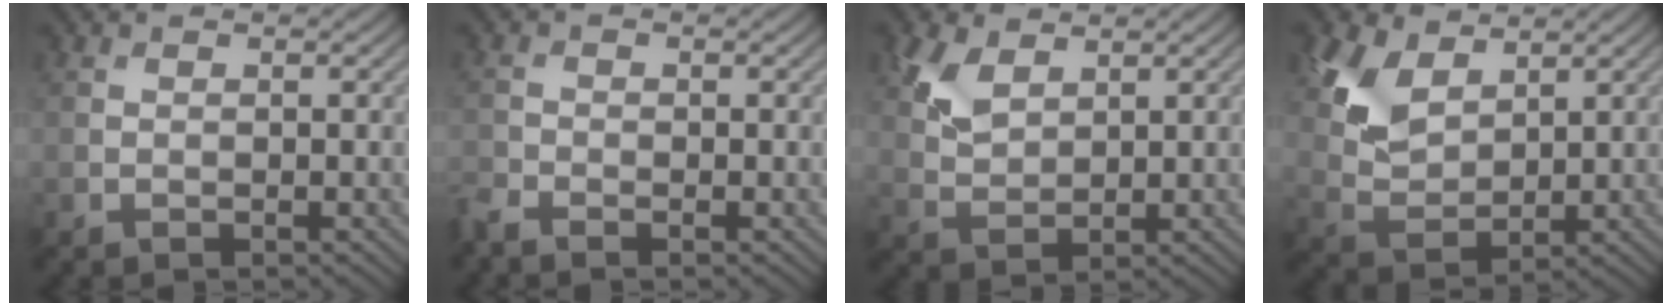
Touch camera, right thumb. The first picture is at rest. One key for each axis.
{"total": 2.2, "fx": -2.0, "fy": 0.6, "fz": 0.7, "tx": -0.023, "ty": -0.010, "tz": -0.054}
{"total": 4.9, "fx": 2.6, "fy": 2.8, "fz": 3.0, "tx": -0.080, "ty": 0.000, "tz": 0.057}
{"total": 7.5, "fx": 3.9, "fy": 4.4, "fz": 4.6, "tx": -0.112, "ty": -0.004, "tz": 0.082}